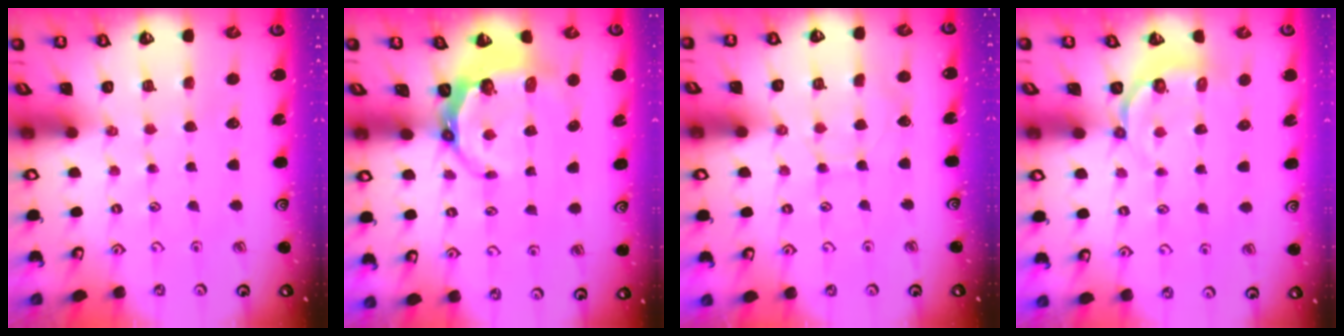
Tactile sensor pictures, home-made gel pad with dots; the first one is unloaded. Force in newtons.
{"total": 6.8, "press": 5.8, "slide": 3.7}
{"total": 4.3, "press": 4.3, "slide": 0.1}
{"total": 4.0, "press": 3.1, "slide": 2.5}